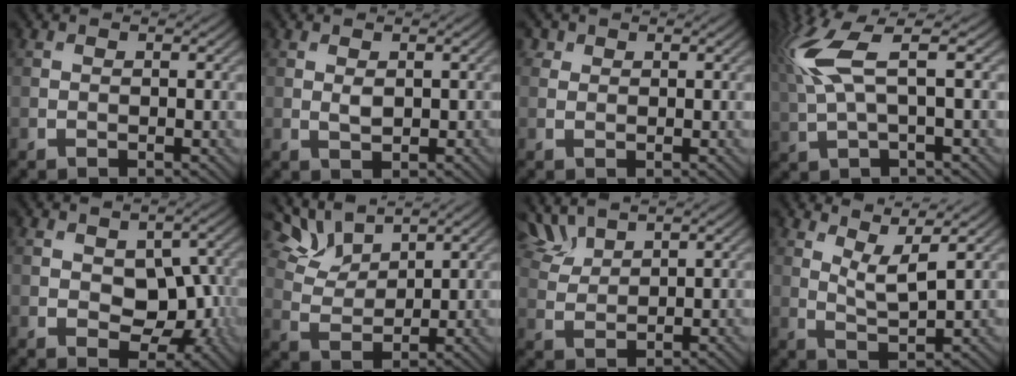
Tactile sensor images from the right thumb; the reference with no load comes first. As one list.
[{"total": 1.1, "force": [0.3, 0.6, 0.9], "torque": [-0.014, -0.005, 0.010]}, {"total": 1.2, "force": [0.8, 0.9, 0.1], "torque": [0.004, 0.000, 0.011]}, {"total": 7.9, "force": [2.5, 1.8, 7.3], "torque": [-0.176, 0.020, 0.049]}, {"total": 6.2, "force": [-0.1, 4.3, 4.5], "torque": [-0.069, -0.011, 0.003]}, {"total": 6.8, "force": [5.4, 2.3, 3.4], "torque": [-0.077, 0.008, 0.104]}, {"total": 4.2, "force": [3.6, 1.1, 1.8], "torque": [-0.053, 0.011, 0.078]}, {"total": 4.6, "force": [3.3, 0.7, 3.1], "torque": [-0.067, -0.008, 0.069]}]